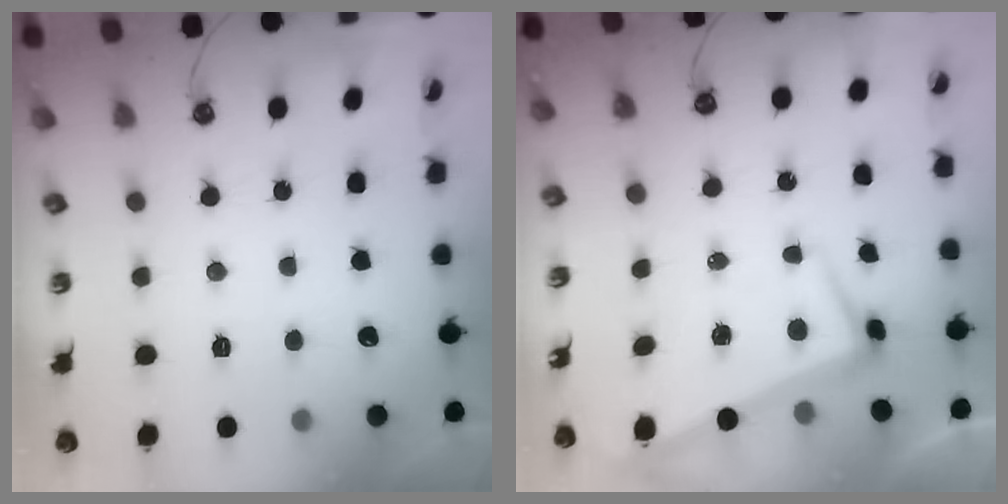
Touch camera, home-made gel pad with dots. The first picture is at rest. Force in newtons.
{"total": 2.3, "press": 1.5, "slide": 1.7}